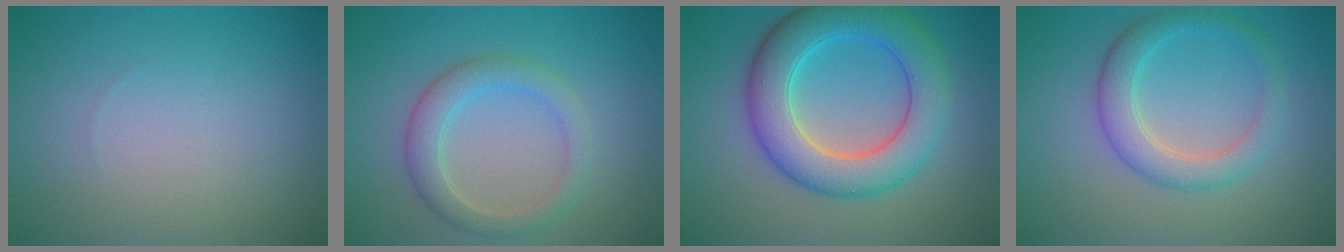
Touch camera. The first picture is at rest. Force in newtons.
{"total": 3.1, "press": 3.1, "slide": 0.1}
{"total": 7.8, "press": 7.8, "slide": 0.3}
{"total": 3.6, "press": 3.6, "slide": 0.2}